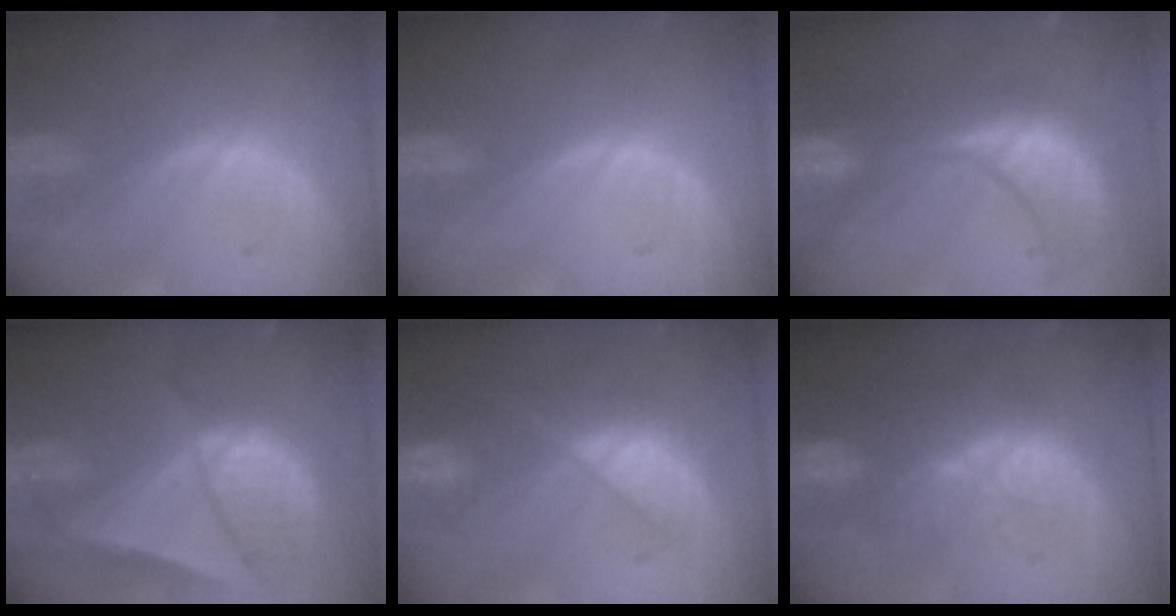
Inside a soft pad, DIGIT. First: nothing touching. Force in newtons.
{"total": 0.0}
{"total": 12.3, "press": 11.1, "slide": 5.3}
{"total": 9.3, "press": 8.0, "slide": 4.8}
{"total": 7.3, "press": 7.3, "slide": 0.6}
{"total": 10.1, "press": 9.3, "slide": 4.0}